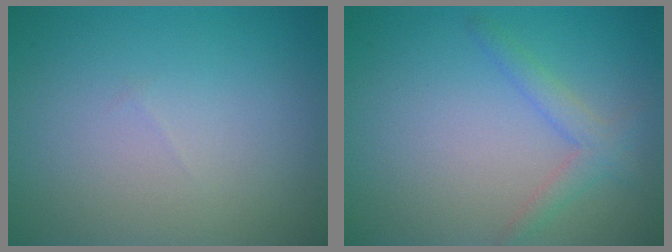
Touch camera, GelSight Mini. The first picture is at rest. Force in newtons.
{"total": 2.1, "press": 2.1, "slide": 0.1}